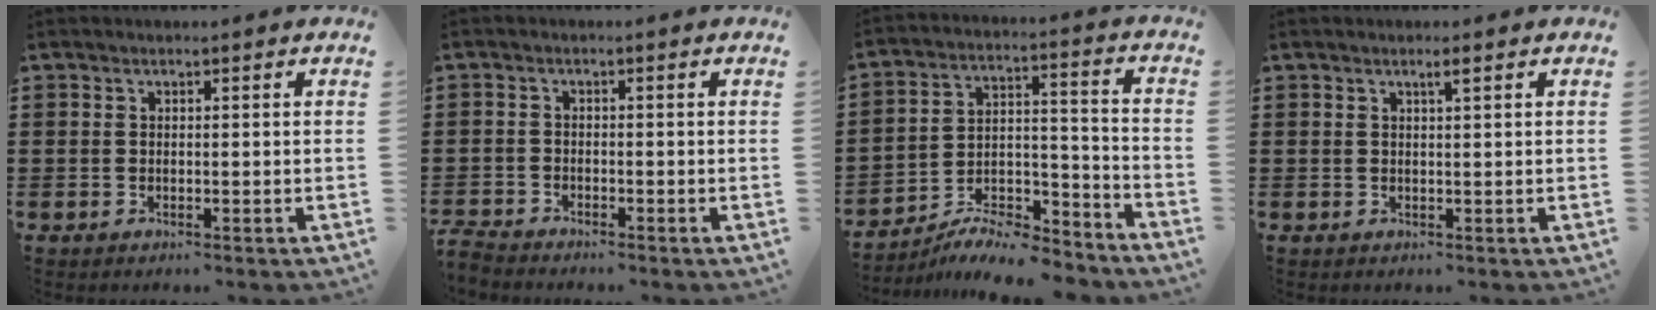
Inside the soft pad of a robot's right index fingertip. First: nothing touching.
{"total": 2.0, "force": [-1.9, 0.2, -0.1], "torque": [-0.004, 0.002, -0.042]}
{"total": 9.3, "force": [-8.6, 1.7, 3.1], "torque": [-0.043, 0.025, -0.165]}
{"total": 1.4, "force": [0.7, 0.1, 1.2], "torque": [-0.023, 0.001, 0.012]}